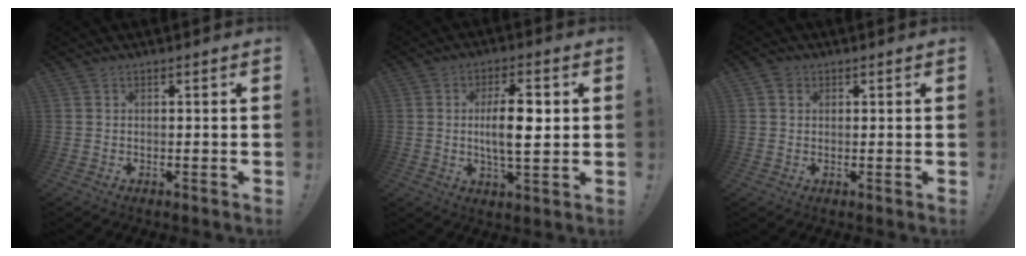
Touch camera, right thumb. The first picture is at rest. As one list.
[{"total": 11.1, "force": [0.6, 4.0, 10.3], "torque": [-0.174, -0.001, 0.003]}, {"total": 1.8, "force": [0.7, 1.5, 0.4], "torque": [-0.006, 0.002, 0.013]}]